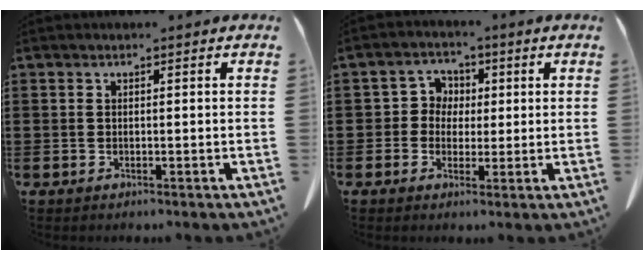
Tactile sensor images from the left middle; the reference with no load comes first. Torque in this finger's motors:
{"motor_torque": [0.31, 1.29, 0.02, 0.01]}